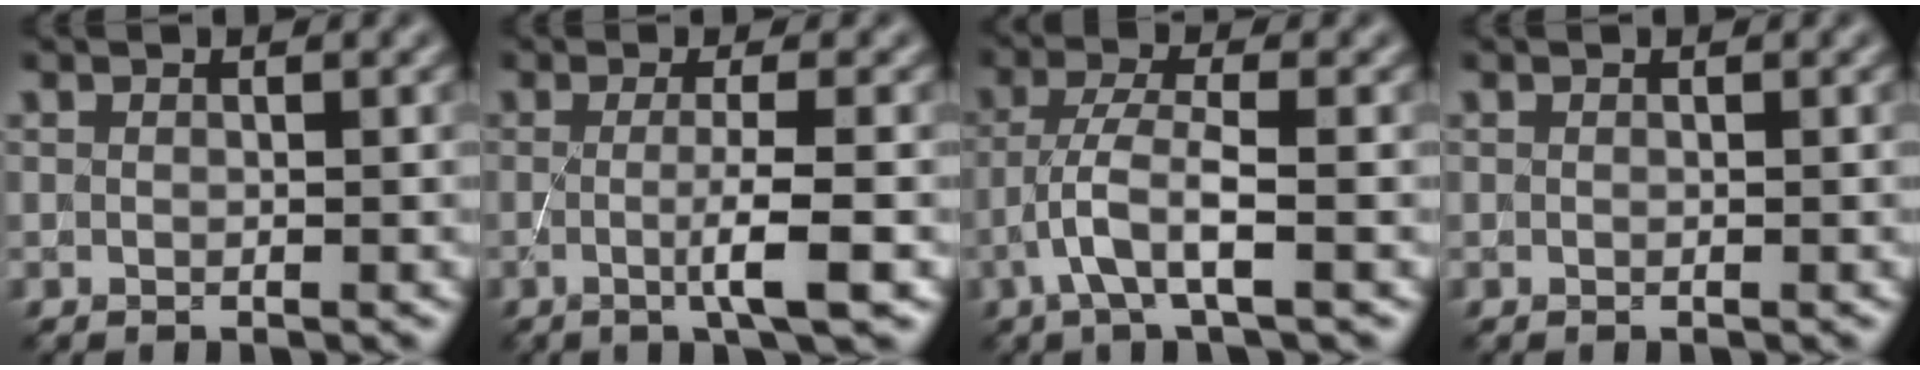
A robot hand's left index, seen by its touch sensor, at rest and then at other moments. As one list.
[{"total": 3.7, "force": [-0.5, 0.7, 3.6], "torque": [-0.058, -0.005, -0.017]}, {"total": 3.6, "force": [-1.3, 0.7, 3.3], "torque": [-0.072, 0.008, -0.033]}, {"total": 0.0}]